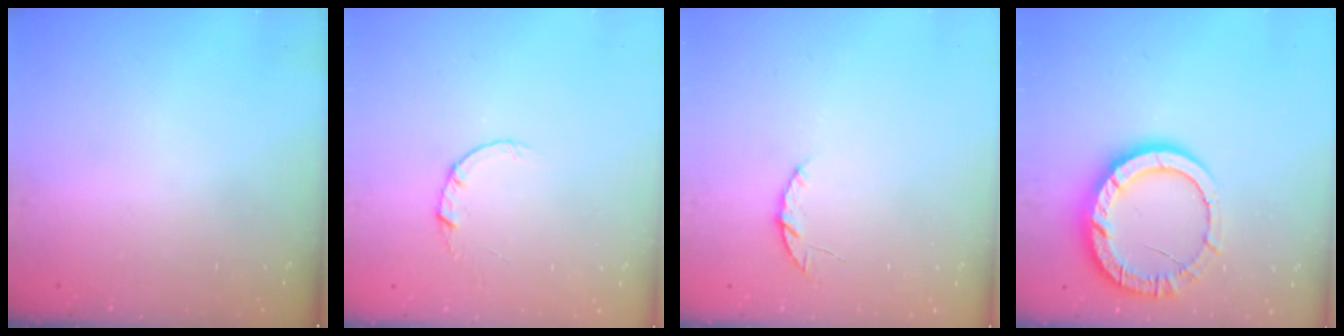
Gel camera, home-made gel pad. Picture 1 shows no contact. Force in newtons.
{"total": 2.0, "press": 2.0, "slide": 0.2}
{"total": 4.2, "press": 4.2, "slide": 0.5}
{"total": 12.0, "press": 11.9, "slide": 1.0}